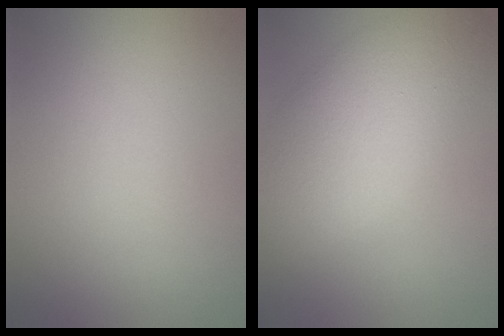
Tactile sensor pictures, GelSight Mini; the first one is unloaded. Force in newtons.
{"total": 7.3, "press": 7.3, "slide": 0.5}